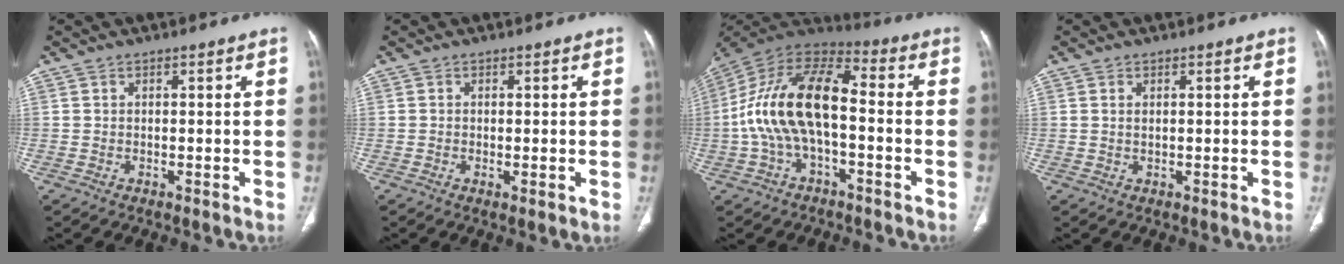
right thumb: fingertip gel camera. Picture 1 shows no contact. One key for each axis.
{"total": 1.4, "fx": -0.2, "fy": 0.3, "fz": 1.3, "tx": -0.031, "ty": -0.007, "tz": -0.003}
{"total": 17.7, "fx": -2.0, "fy": 8.7, "fz": 15.3, "tx": -0.298, "ty": 0.046, "tz": -0.044}
{"total": 0.9, "fx": 0.4, "fy": 0.3, "fz": 0.7, "tx": -0.019, "ty": 0.001, "tz": 0.010}